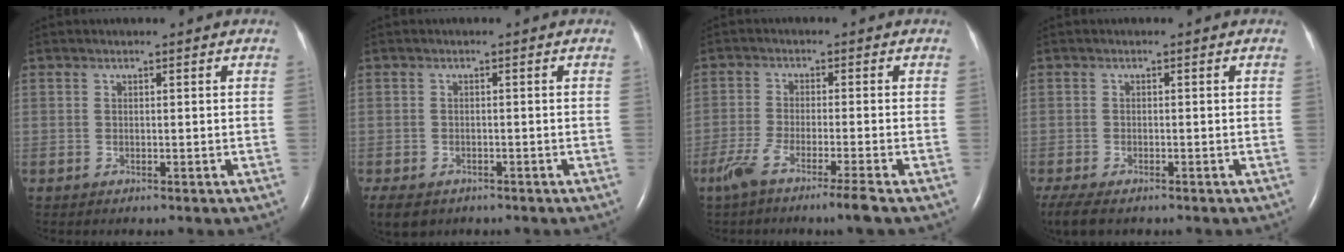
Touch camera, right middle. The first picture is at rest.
{"total": 9.8, "force": [-6.0, 6.5, 4.2], "torque": [-0.112, -0.018, -0.079]}
{"total": 6.1, "force": [-4.3, -0.7, 4.4], "torque": [-0.083, -0.015, -0.082]}
{"total": 7.3, "force": [-5.4, 2.9, 4.0], "torque": [-0.081, -0.016, -0.085]}